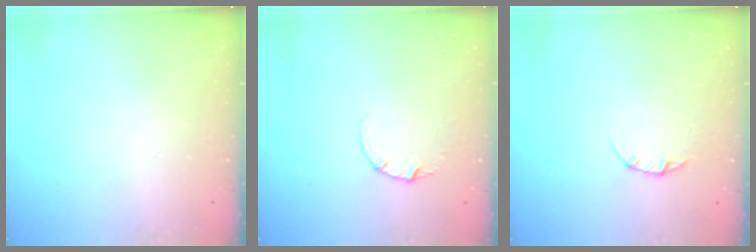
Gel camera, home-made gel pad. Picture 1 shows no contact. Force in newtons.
{"total": 2.8, "press": 2.8, "slide": 0.3}
{"total": 3.2, "press": 3.1, "slide": 0.4}